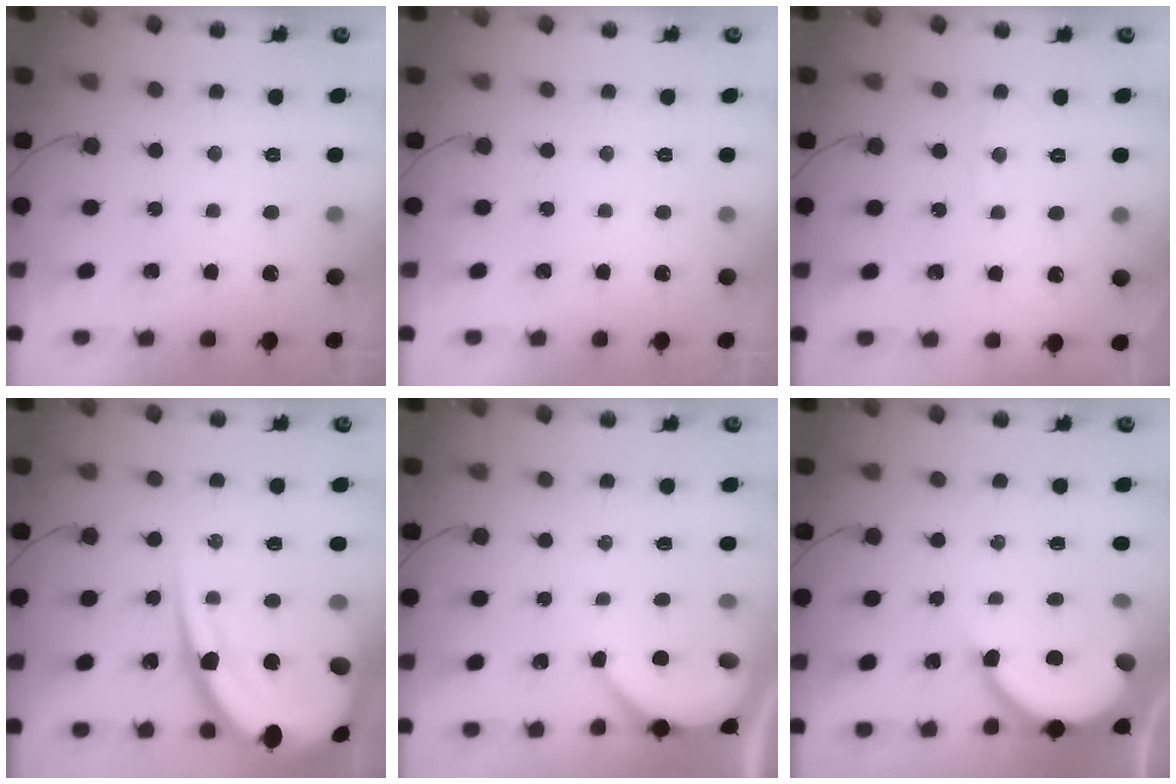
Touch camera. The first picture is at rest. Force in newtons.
{"total": 0.0}
{"total": 3.4, "press": 3.4, "slide": 0.5}
{"total": 20.0, "press": 19.9, "slide": 1.9}
{"total": 3.9, "press": 3.9, "slide": 0.3}
{"total": 9.7, "press": 9.7, "slide": 1.0}